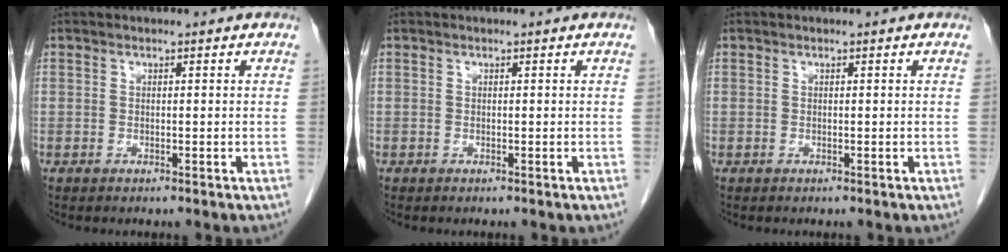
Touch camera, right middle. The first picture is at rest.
{"total": 0.0}
{"total": 0.0}